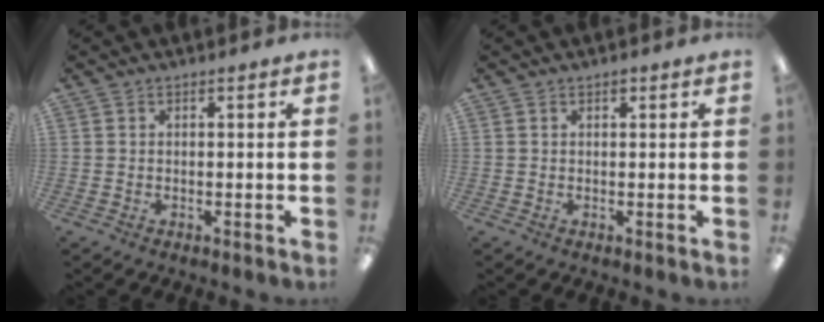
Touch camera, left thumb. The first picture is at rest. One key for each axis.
{"total": 1.0, "fx": 0.7, "fy": 0.6, "fz": 0.5, "tx": -0.004, "ty": -0.002, "tz": 0.010}